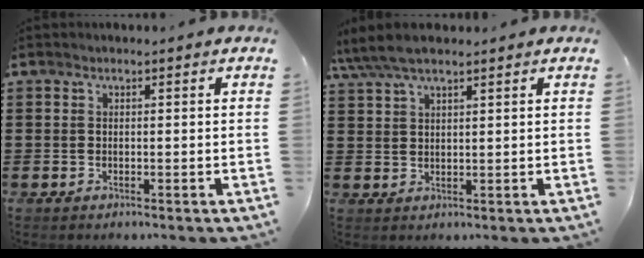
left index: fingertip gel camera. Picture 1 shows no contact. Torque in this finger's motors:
{"motor_torque": [1.10, -1.04, 0.59, 0.18]}